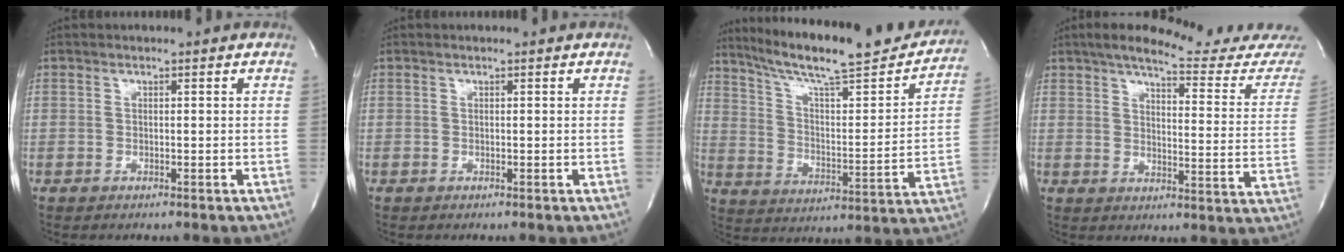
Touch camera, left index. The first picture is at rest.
{"total": 0.0}
{"total": 24.8, "force": [21.6, 2.8, 11.7], "torque": [-0.186, -0.030, 0.306]}
{"total": 18.8, "force": [17.2, 0.9, 7.5], "torque": [-0.097, -0.064, 0.208]}